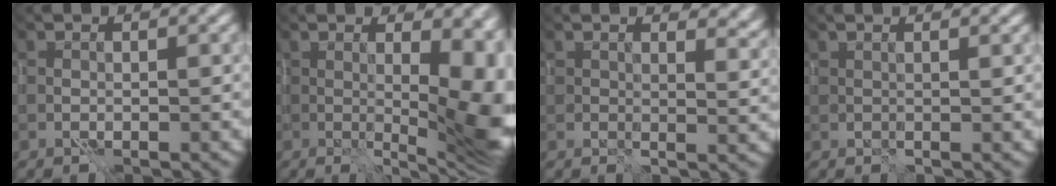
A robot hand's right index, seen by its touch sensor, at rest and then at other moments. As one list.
[{"total": 13.4, "force": [0.5, 6.5, 11.8], "torque": [-0.097, -0.001, 0.042]}, {"total": 3.8, "force": [2.4, 1.9, 2.3], "torque": [-0.020, -0.010, 0.046]}, {"total": 1.5, "force": [1.4, 0.3, 0.4], "torque": [-0.009, 0.001, 0.014]}]